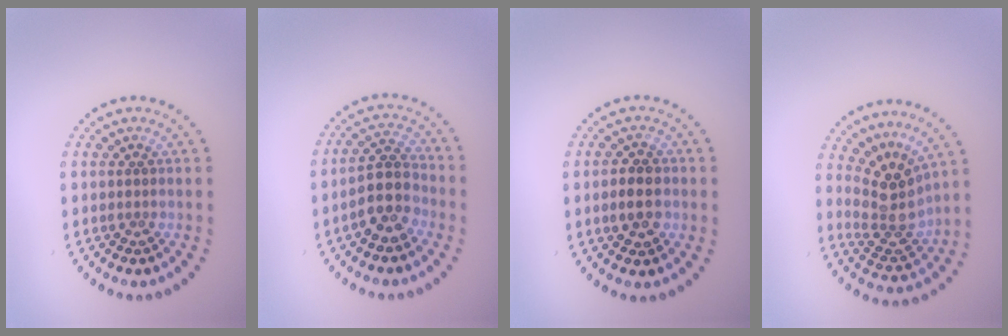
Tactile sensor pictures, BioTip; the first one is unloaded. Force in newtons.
{"total": 4.2, "press": 3.9, "slide": 1.6}
{"total": 2.8, "press": 2.7, "slide": 0.5}
{"total": 4.0, "press": 2.9, "slide": 2.8}